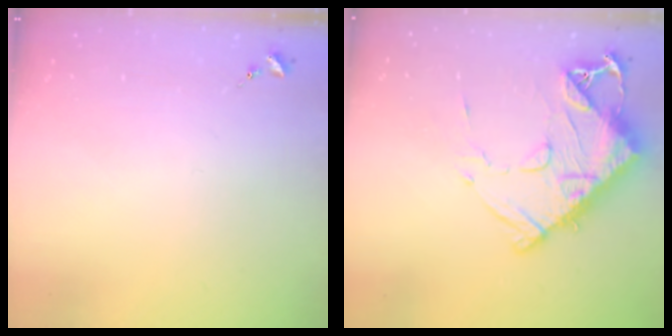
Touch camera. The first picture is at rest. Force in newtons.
{"total": 14.4, "press": 14.3, "slide": 1.4}